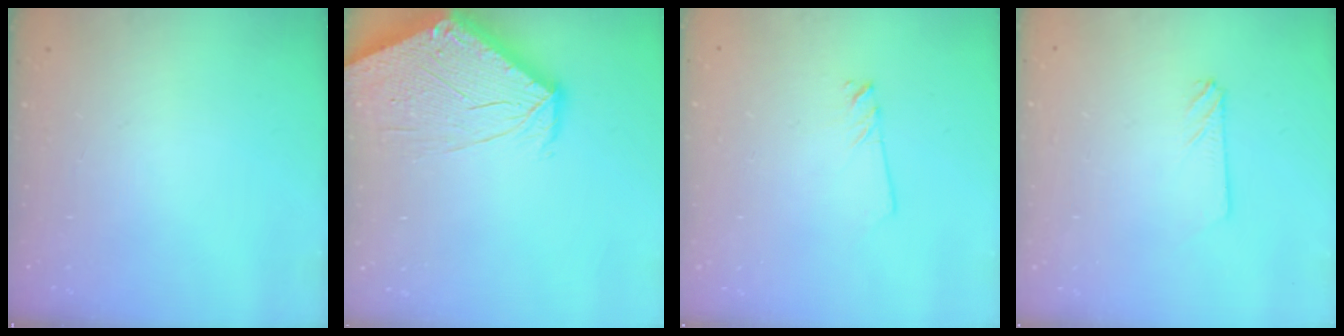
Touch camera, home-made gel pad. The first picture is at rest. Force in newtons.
{"total": 8.7, "press": 8.6, "slide": 1.0}
{"total": 2.0, "press": 2.0, "slide": 0.2}
{"total": 2.7, "press": 2.7, "slide": 0.3}